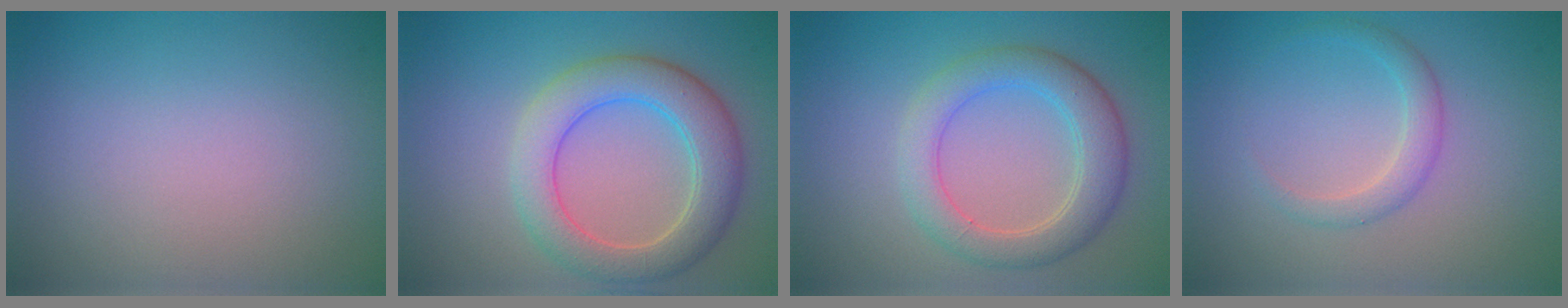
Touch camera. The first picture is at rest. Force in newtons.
{"total": 5.8, "press": 5.8, "slide": 0.2}
{"total": 4.6, "press": 4.6, "slide": 0.2}
{"total": 2.0, "press": 2.0, "slide": 0.0}